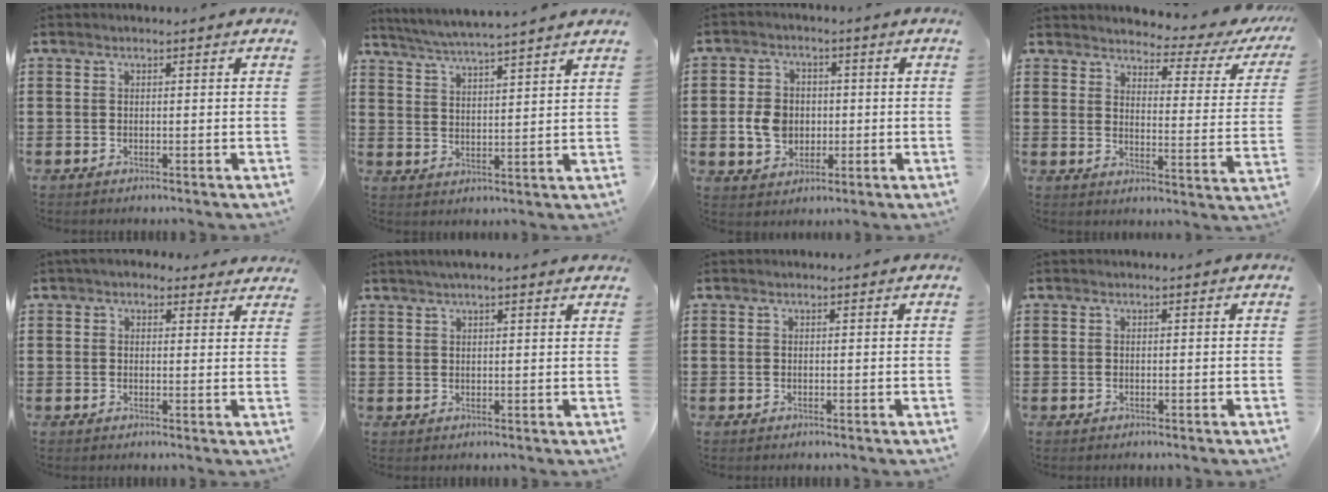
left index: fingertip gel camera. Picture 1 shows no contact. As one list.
[{"total": 4.3, "force": [4.1, -0.8, 1.0], "torque": [-0.036, -0.025, 0.070]}, {"total": 6.1, "force": [-0.6, 5.0, 3.4], "torque": [-0.079, 0.005, -0.015]}, {"total": 3.3, "force": [3.0, 0.3, 1.3], "torque": [-0.039, -0.028, 0.042]}, {"total": 2.7, "force": [2.1, 1.5, 0.9], "torque": [-0.025, 0.003, 0.039]}, {"total": 2.5, "force": [2.1, 0.1, 1.4], "torque": [-0.030, 0.004, 0.038]}, {"total": 0.0}, {"total": 0.0}]